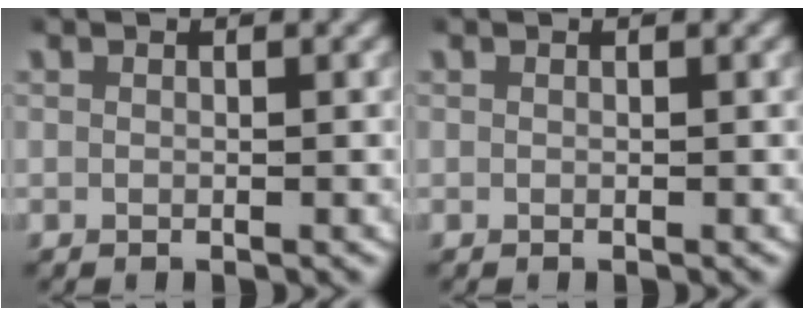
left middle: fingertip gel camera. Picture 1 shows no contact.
{"total": 0.0}